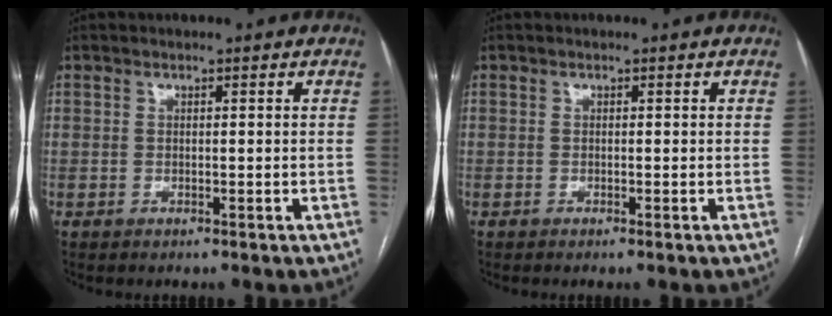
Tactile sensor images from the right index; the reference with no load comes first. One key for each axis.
{"total": 0.0}